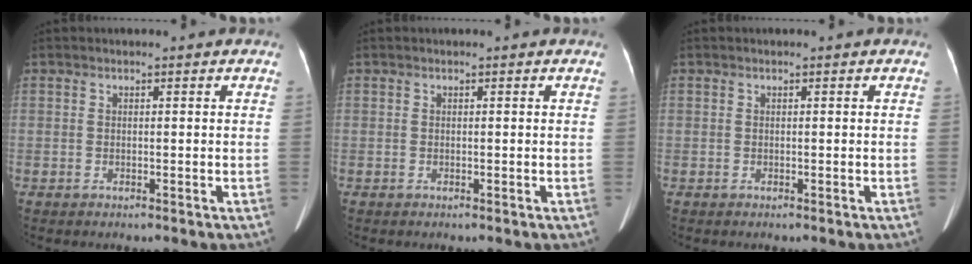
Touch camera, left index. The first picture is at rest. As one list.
[{"total": 0.0}, {"total": 0.0}]